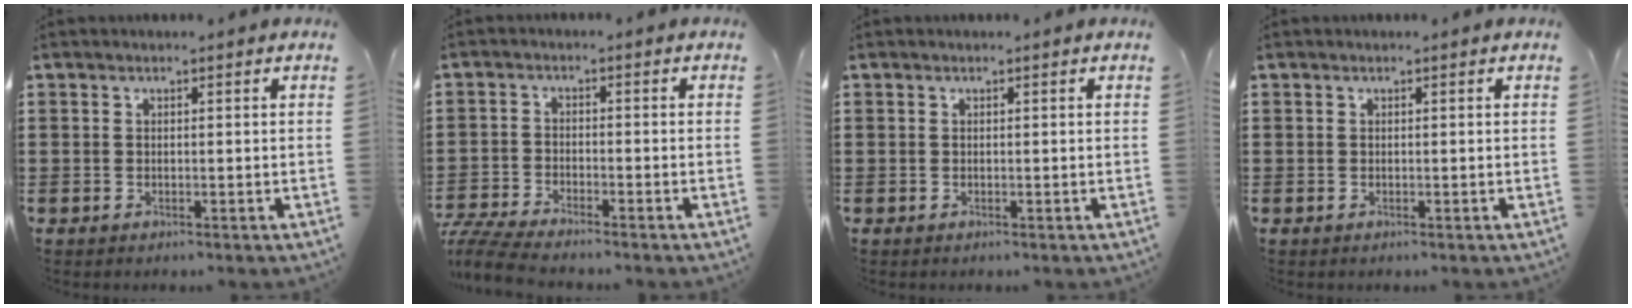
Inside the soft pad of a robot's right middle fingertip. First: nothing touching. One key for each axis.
{"total": 5.1, "fx": -4.9, "fy": 0.3, "fz": 1.4, "tx": -0.047, "ty": -0.007, "tz": -0.102}
{"total": 0.0}
{"total": 0.0}